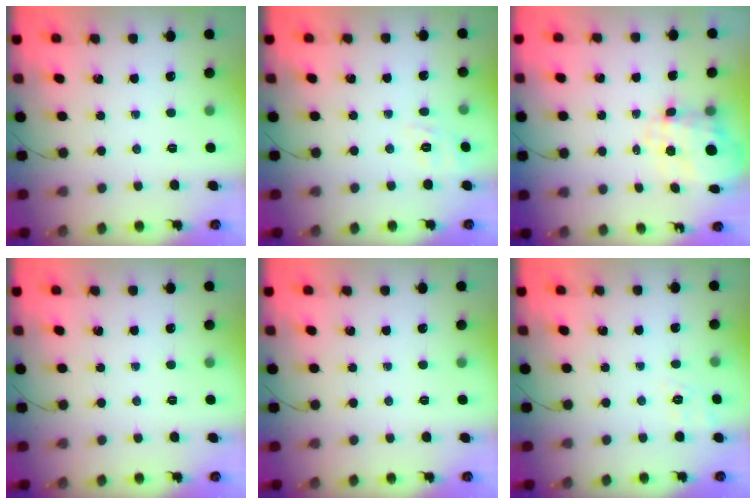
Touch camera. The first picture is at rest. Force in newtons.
{"total": 2.0, "press": 0.4, "slide": 1.9}
{"total": 3.2, "press": 2.9, "slide": 1.4}
{"total": 0.0}
{"total": 0.0}
{"total": 2.8, "press": 2.0, "slide": 2.0}